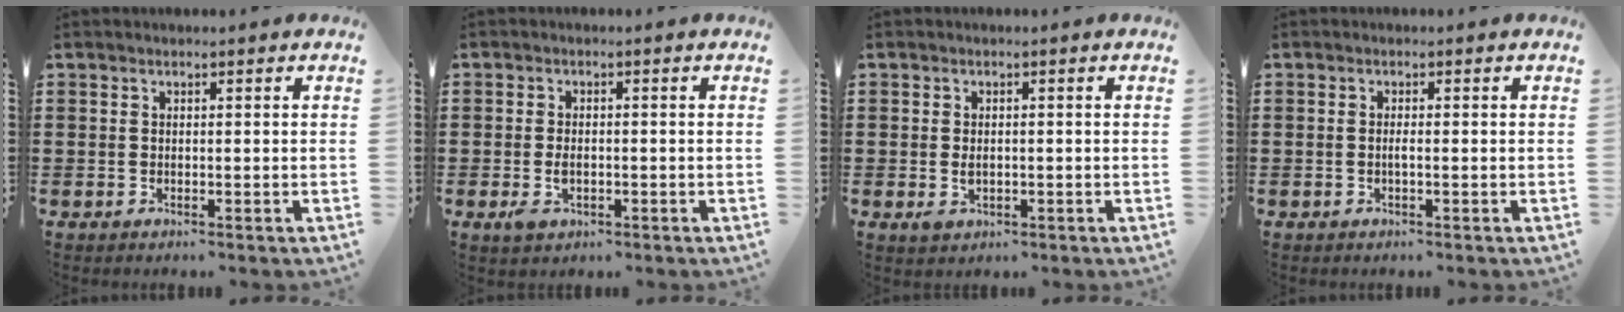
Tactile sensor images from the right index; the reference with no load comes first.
{"total": 2.6, "force": [-0.9, 1.5, 2.0], "torque": [-0.044, -0.003, -0.017]}
{"total": 1.8, "force": [-0.4, 1.1, 1.3], "torque": [-0.027, 0.002, -0.008]}
{"total": 0.7, "force": [-0.2, 0.0, 0.7], "torque": [-0.013, -0.004, -0.003]}